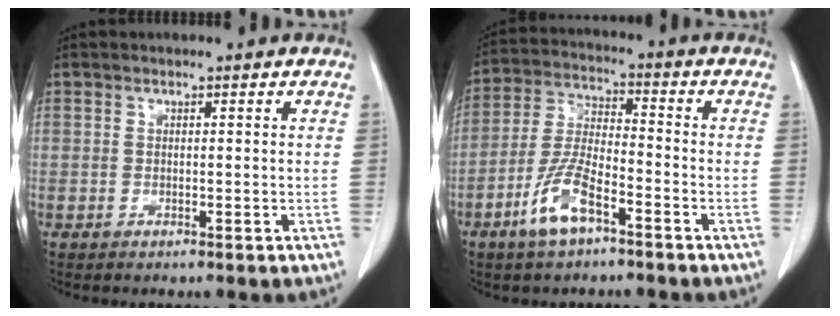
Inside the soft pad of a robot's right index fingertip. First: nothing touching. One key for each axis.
{"total": 8.9, "fx": -5.0, "fy": 2.6, "fz": 6.9, "tx": -0.149, "ty": -0.003, "tz": -0.099}